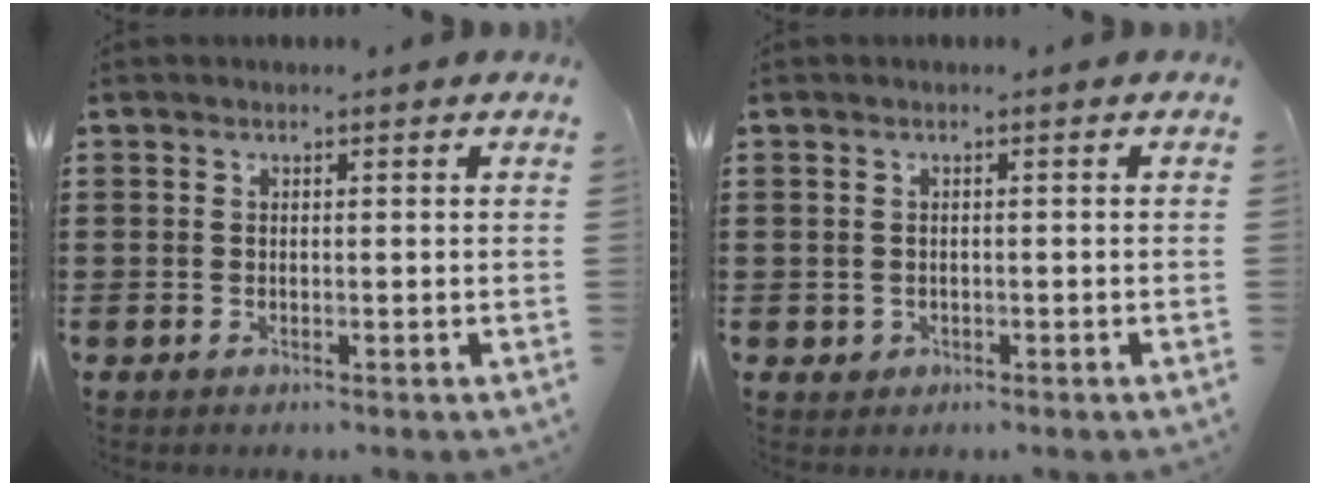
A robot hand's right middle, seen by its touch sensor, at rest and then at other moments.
{"total": 0.7, "force": [-0.1, 0.7, 0.2], "torque": [-0.008, 0.003, -0.002]}